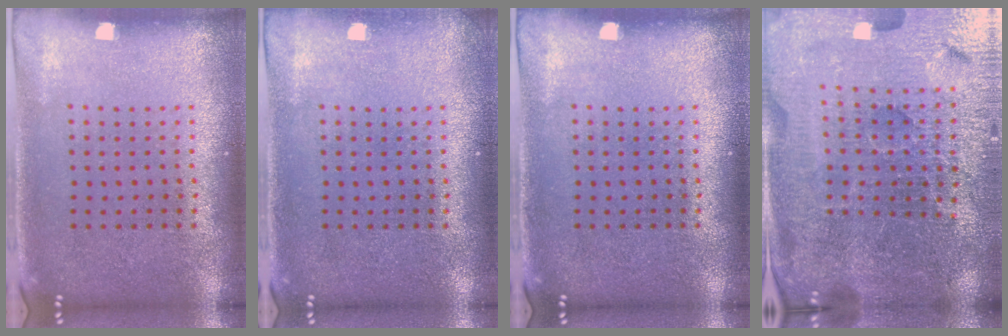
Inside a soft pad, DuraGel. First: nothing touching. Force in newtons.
{"total": 0.7, "press": 0.7, "slide": 0.0}
{"total": 0.0}
{"total": 5.4, "press": 5.0, "slide": 1.9}